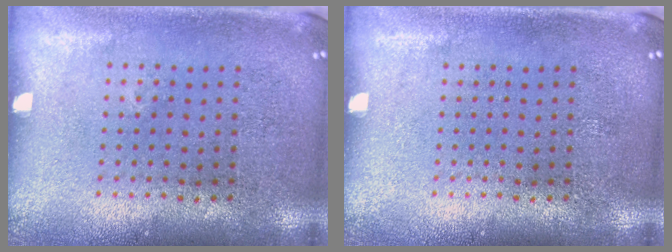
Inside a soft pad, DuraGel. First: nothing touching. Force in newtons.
{"total": 0.0}